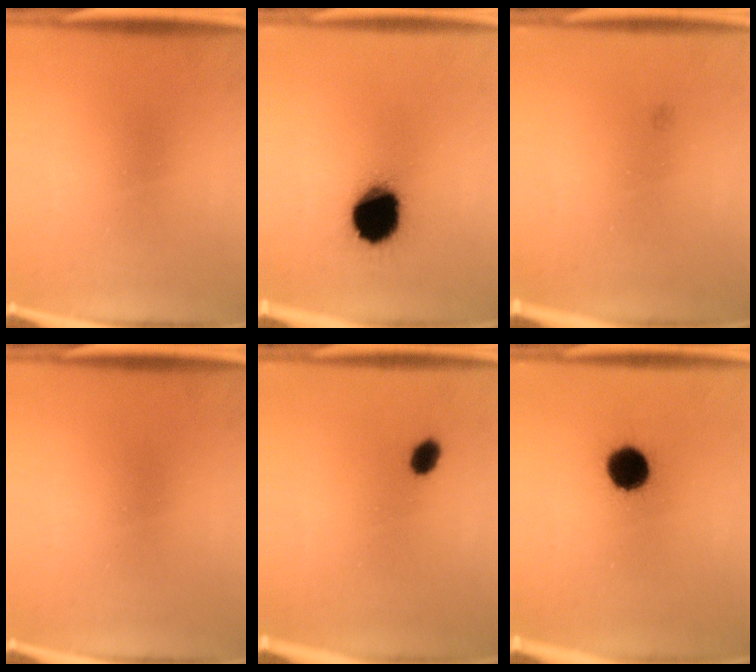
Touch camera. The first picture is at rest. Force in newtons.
{"total": 16.7}
{"total": 0.6}
{"total": 0.0}
{"total": 3.6}
{"total": 9.5}